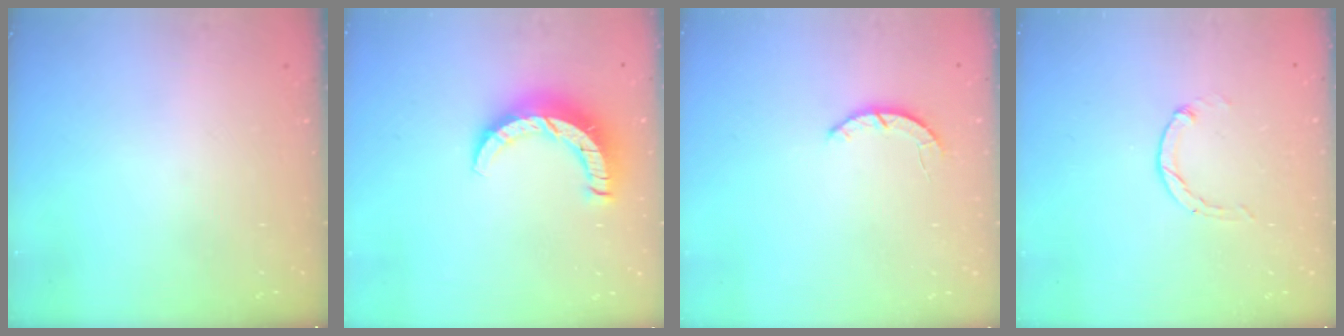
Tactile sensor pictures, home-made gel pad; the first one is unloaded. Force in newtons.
{"total": 9.7, "press": 9.7, "slide": 0.2}
{"total": 2.2, "press": 2.2, "slide": 0.3}
{"total": 0.8, "press": 0.7, "slide": 0.2}